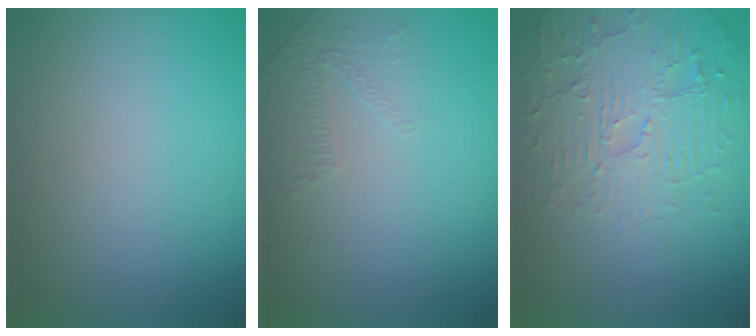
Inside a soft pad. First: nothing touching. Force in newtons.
{"total": 1.4, "press": 0.8, "slide": 1.1}
{"total": 5.1, "press": 3.8, "slide": 3.4}